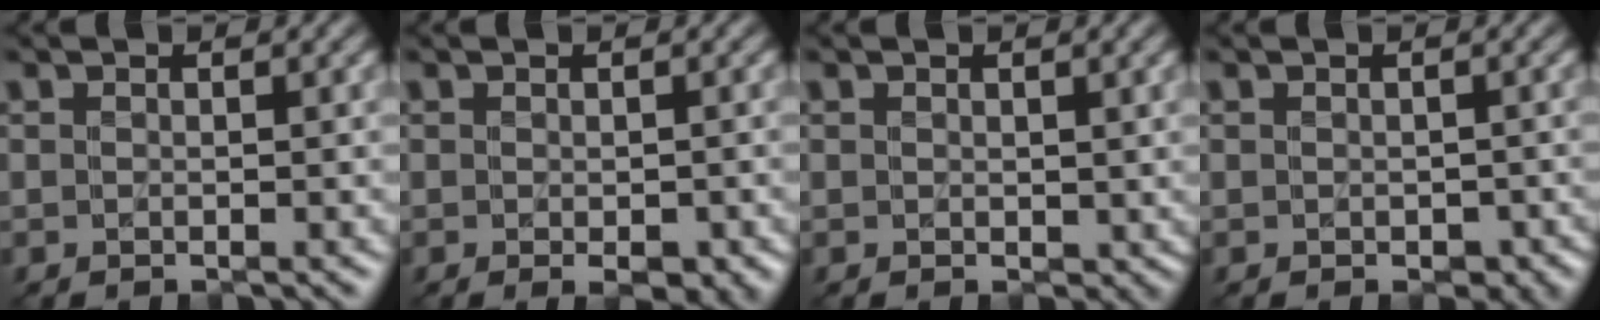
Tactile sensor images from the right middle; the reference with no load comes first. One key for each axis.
{"total": 2.8, "fx": -1.0, "fy": 1.3, "fz": 2.3, "tx": -0.030, "ty": -0.010, "tz": -0.006}
{"total": 1.1, "fx": 0.6, "fy": 0.7, "fz": 0.5, "tx": -0.008, "ty": -0.001, "tz": 0.013}
{"total": 1.7, "fx": -0.4, "fy": 1.2, "fz": 1.2, "tx": -0.019, "ty": -0.009, "tz": 0.000}